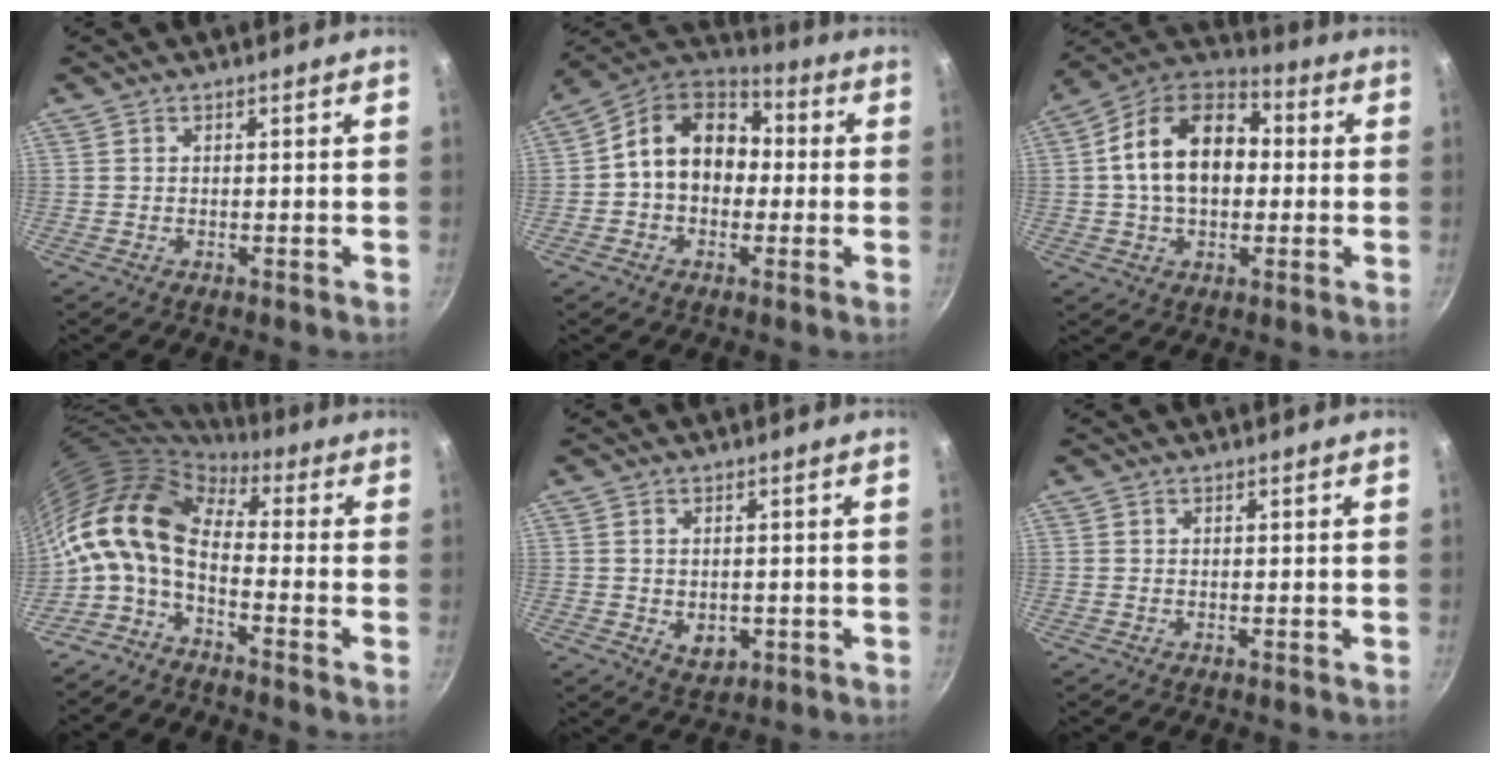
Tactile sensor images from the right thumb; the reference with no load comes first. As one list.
[{"total": 14.5, "force": [0.5, 11.0, 9.3], "torque": [-0.108, 0.039, -0.012]}, {"total": 17.4, "force": [1.1, 11.8, 12.8], "torque": [-0.188, 0.035, 0.000]}, {"total": 13.1, "force": [-0.6, 7.0, 11.0], "torque": [-0.206, 0.024, -0.029]}, {"total": 4.1, "force": [-0.7, 3.0, 2.7], "torque": [-0.035, -0.007, -0.003]}, {"total": 0.0}]